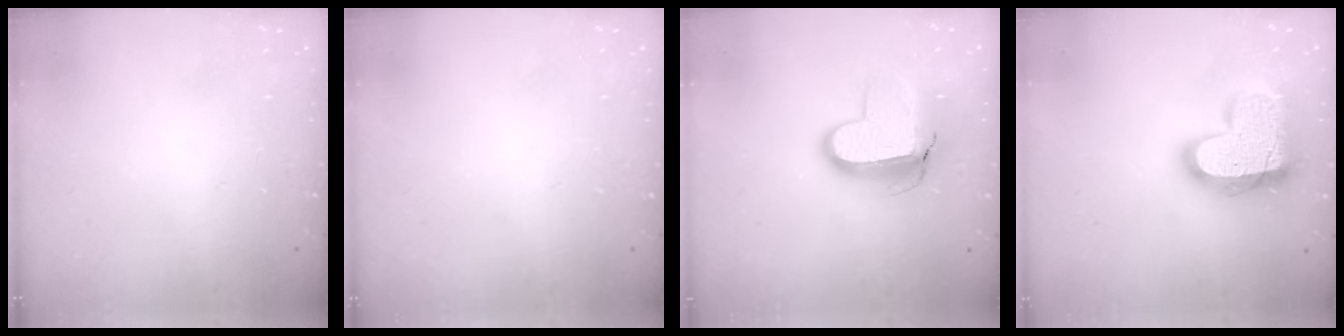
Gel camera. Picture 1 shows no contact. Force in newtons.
{"total": 0.6, "press": 0.6, "slide": 0.2}
{"total": 11.8, "press": 11.8, "slide": 1.2}
{"total": 20.2, "press": 20.1, "slide": 1.3}